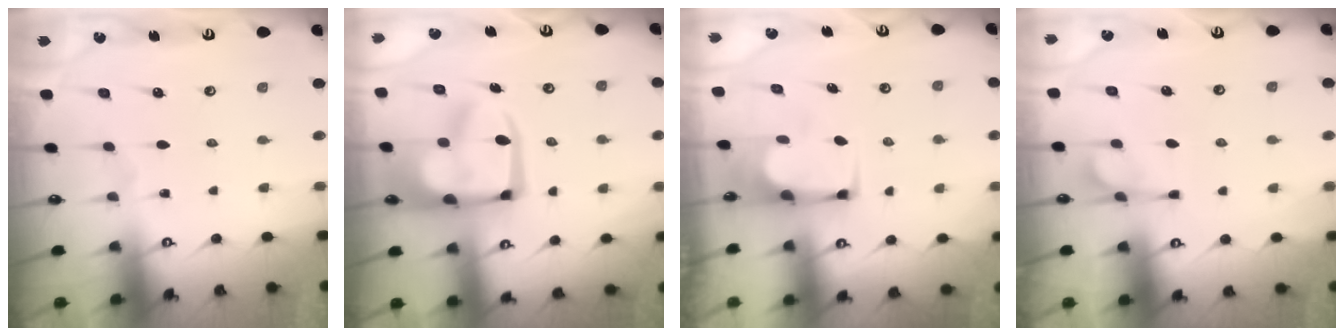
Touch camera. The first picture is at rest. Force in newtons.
{"total": 14.8, "press": 14.8, "slide": 1.5}
{"total": 1.8, "press": 1.7, "slide": 0.3}
{"total": 2.8, "press": 2.4, "slide": 1.5}